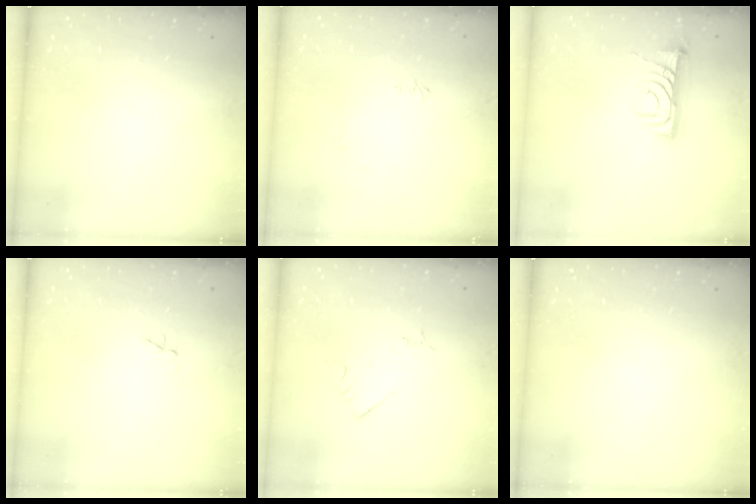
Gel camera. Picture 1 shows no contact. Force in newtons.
{"total": 5.3, "press": 5.3, "slide": 0.6}
{"total": 8.2, "press": 8.2, "slide": 0.6}
{"total": 3.0, "press": 3.0, "slide": 0.4}
{"total": 2.8, "press": 2.7, "slide": 0.5}
{"total": 0.0}